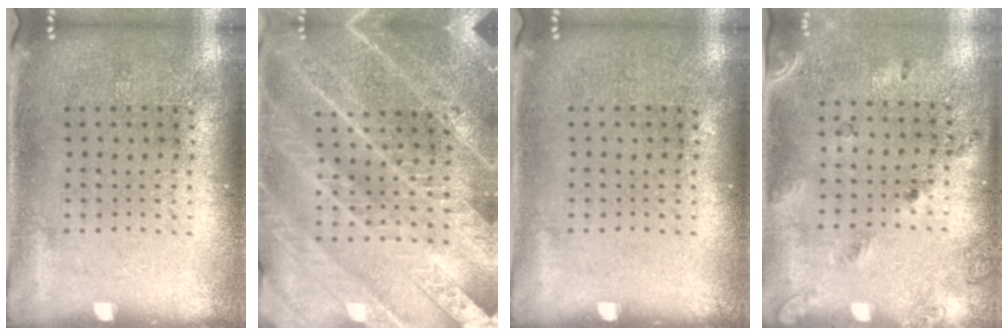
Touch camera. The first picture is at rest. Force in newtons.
{"total": 3.6, "press": 3.3, "slide": 1.4}
{"total": 0.0}
{"total": 1.5, "press": 1.0, "slide": 1.1}